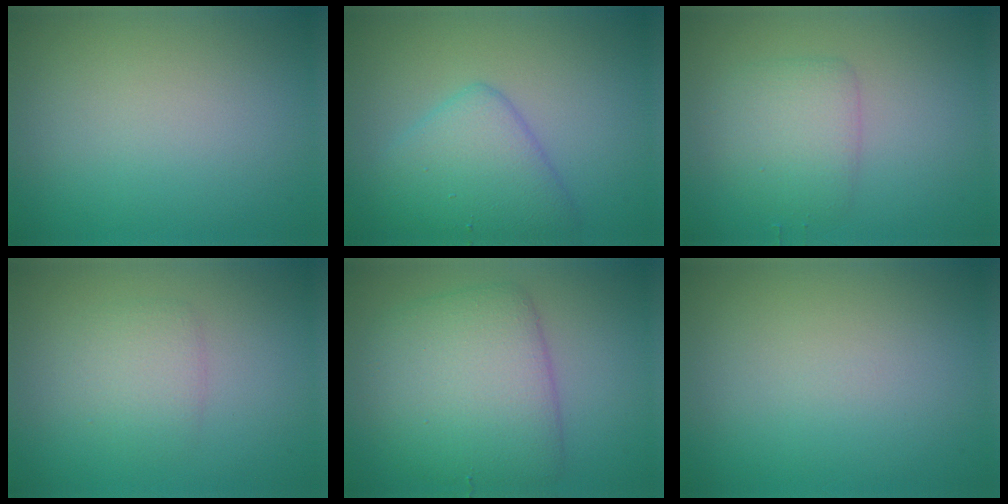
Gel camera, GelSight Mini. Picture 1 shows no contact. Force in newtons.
{"total": 4.5, "press": 4.5, "slide": 0.2}
{"total": 2.9, "press": 2.9, "slide": 0.0}
{"total": 2.0, "press": 2.0, "slide": 0.1}
{"total": 7.0, "press": 7.0, "slide": 0.3}
{"total": 0.0}